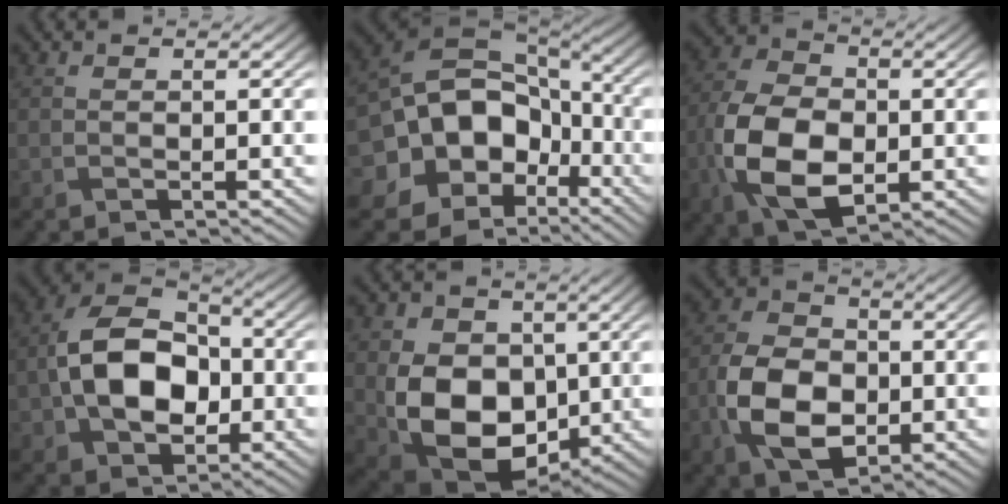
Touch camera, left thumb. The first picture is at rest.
{"total": 17.8, "force": [-3.2, 14.2, 10.1], "torque": [-0.204, -0.018, -0.061]}
{"total": 11.6, "force": [-2.7, 7.4, 8.6], "torque": [-0.207, -0.013, -0.061]}
{"total": 12.2, "force": [-1.4, 8.4, 8.6], "torque": [-0.174, 0.011, -0.035]}
{"total": 12.3, "force": [-0.7, 8.9, 8.4], "torque": [-0.175, -0.023, -0.015]}
{"total": 10.0, "force": [-2.5, 6.8, 6.9], "torque": [-0.158, -0.006, -0.056]}